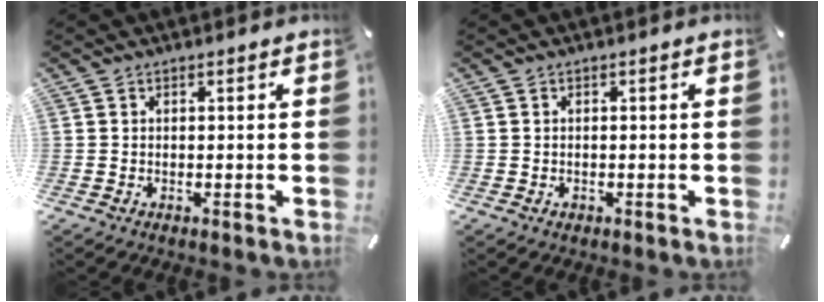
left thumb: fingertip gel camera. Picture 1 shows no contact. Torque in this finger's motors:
{"motor_torque": [-0.01, 0.02, 0.03, -0.04, 0.00]}